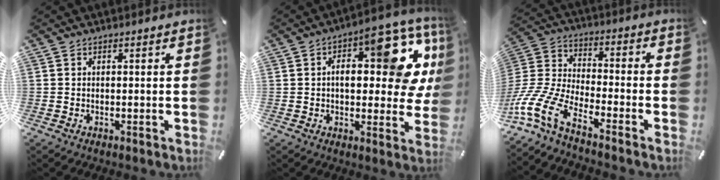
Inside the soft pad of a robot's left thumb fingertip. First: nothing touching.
{"total": 18.2, "force": [5.7, 8.5, 15.1], "torque": [-0.190, -0.039, 0.091]}
{"total": 13.4, "force": [-9.3, 5.4, 8.0], "torque": [-0.182, 0.021, -0.180]}